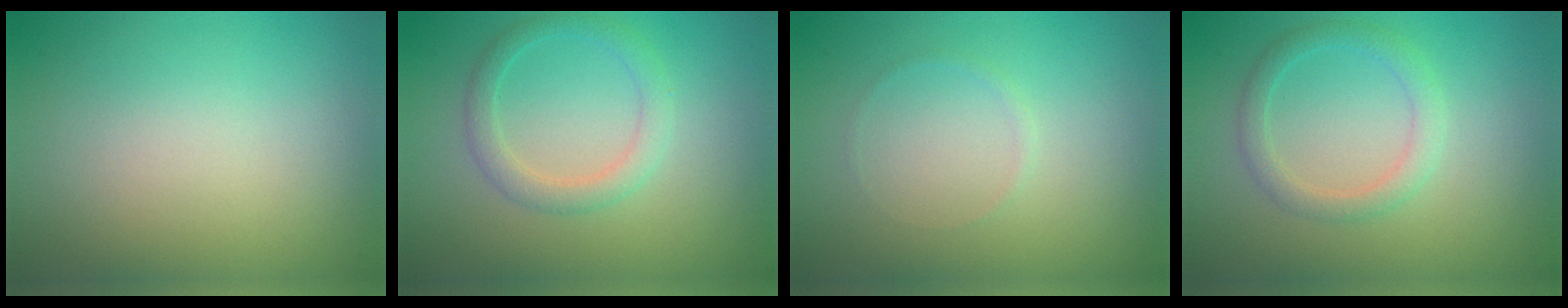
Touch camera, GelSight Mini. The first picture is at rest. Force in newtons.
{"total": 2.4, "press": 2.4, "slide": 0.1}
{"total": 0.5, "press": 0.5, "slide": 0.1}
{"total": 2.3, "press": 2.3, "slide": 0.1}